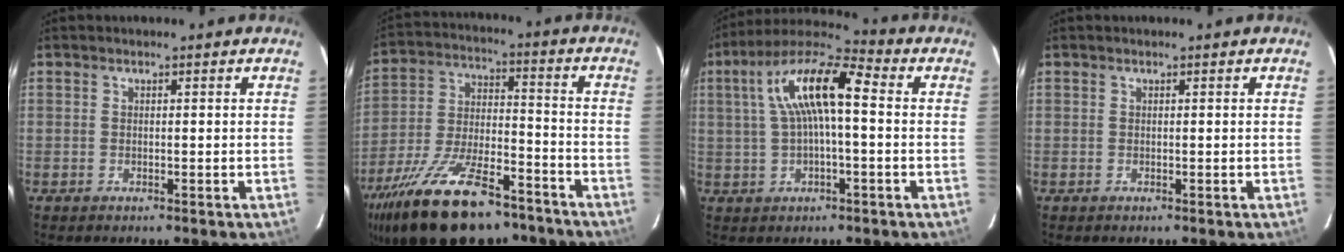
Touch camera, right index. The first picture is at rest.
{"total": 24.5, "force": [-17.3, 9.5, 14.5], "torque": [-0.283, -0.028, -0.272]}
{"total": 12.9, "force": [1.9, 3.7, 12.2], "torque": [-0.231, 0.029, 0.027]}
{"total": 0.0}